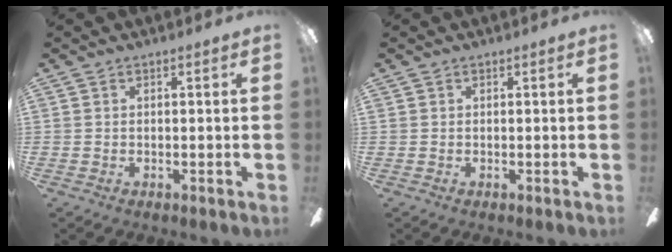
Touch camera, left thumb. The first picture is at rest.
{"total": 0.0}